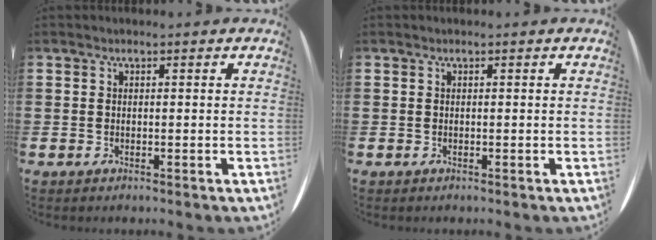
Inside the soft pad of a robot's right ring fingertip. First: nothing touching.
{"total": 0.0}